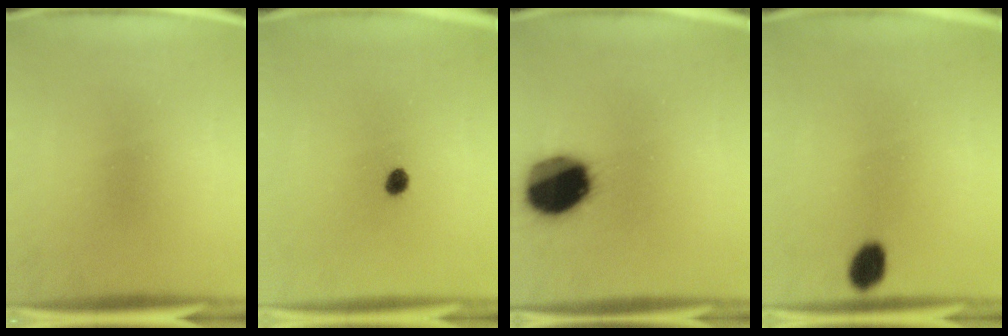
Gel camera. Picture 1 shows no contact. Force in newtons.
{"total": 2.1}
{"total": 18.6}
{"total": 2.3}